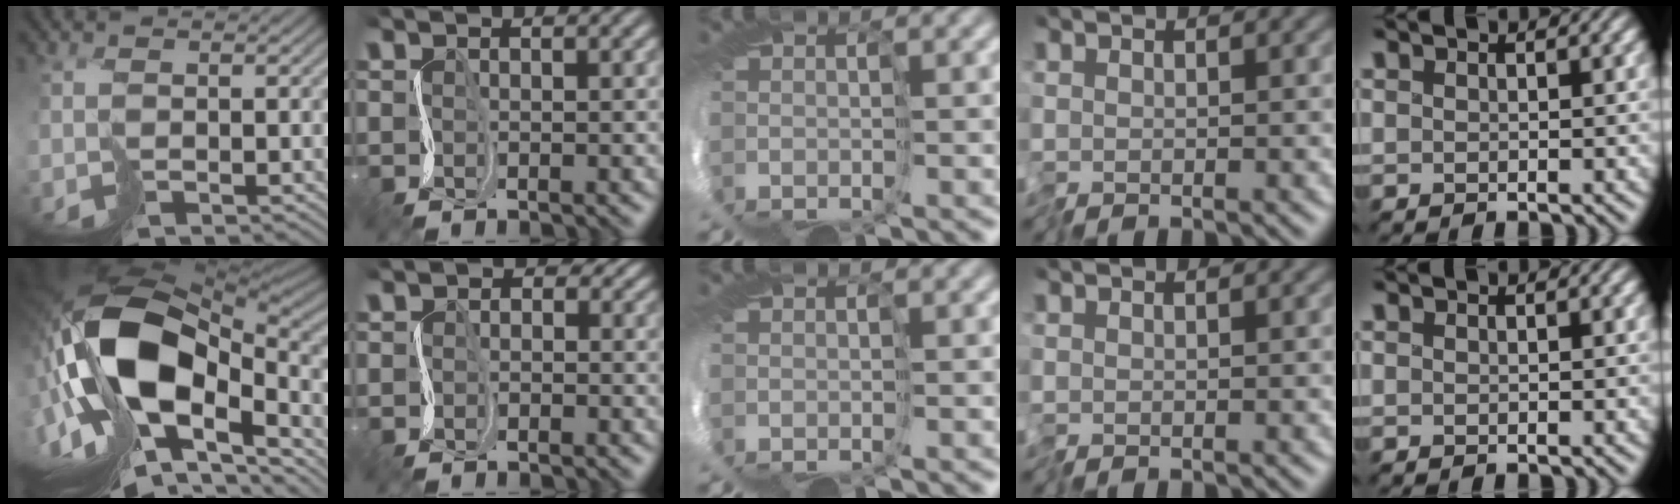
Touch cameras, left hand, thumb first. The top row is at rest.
{"thumb": {"total": 19.9, "force": [-2.2, 11.5, 16.2], "torque": [-0.341, -0.008, -0.042]}, "index": {"total": 1.7, "force": [-0.1, 1.4, 1.0], "torque": [-0.003, 0.001, -0.008]}}